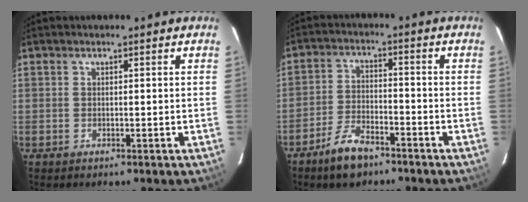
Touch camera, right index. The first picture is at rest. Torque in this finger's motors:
{"motor_torque": [0.62, -0.51, 0.32, 0.05]}